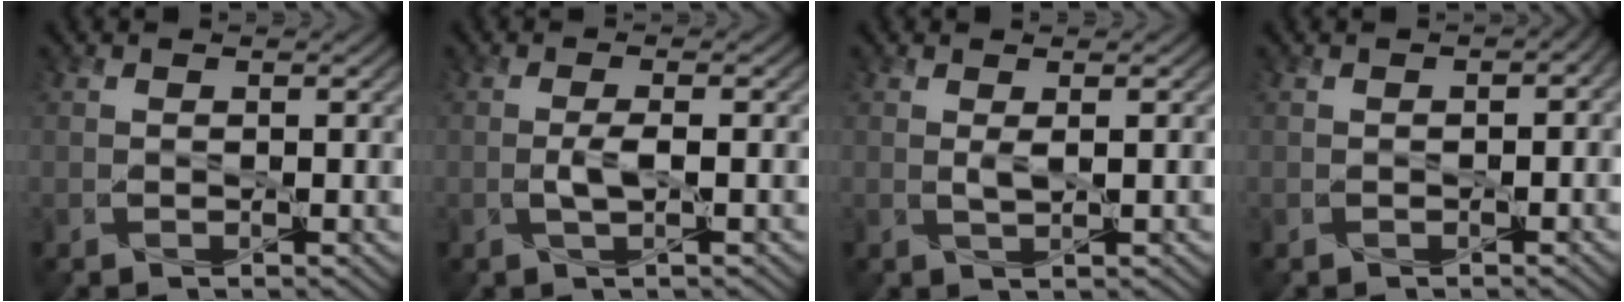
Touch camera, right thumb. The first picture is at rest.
{"total": 2.1, "force": [-0.3, 0.4, 2.0], "torque": [-0.042, 0.003, -0.008]}
{"total": 1.2, "force": [0.4, 0.1, 1.1], "torque": [-0.024, 0.000, 0.007]}
{"total": 1.6, "force": [-0.4, 1.1, 1.1], "torque": [-0.014, -0.009, -0.002]}